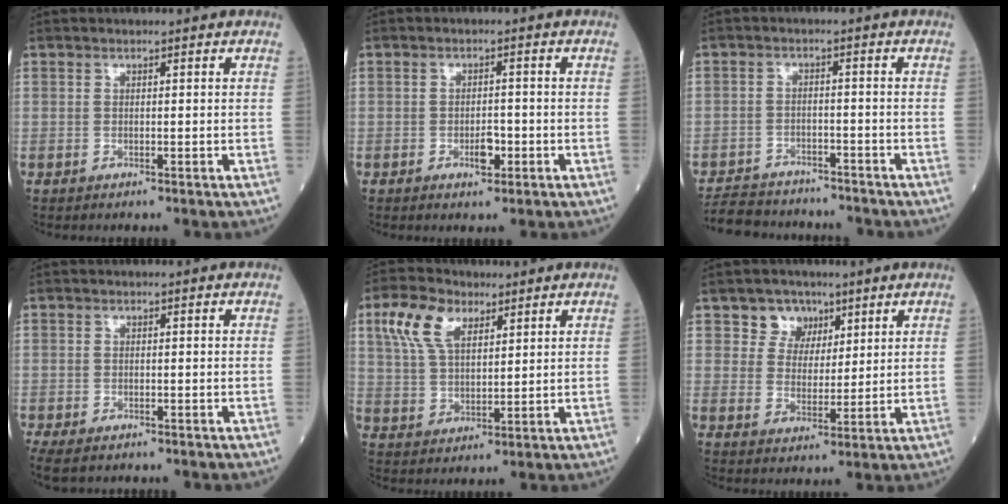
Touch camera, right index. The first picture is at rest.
{"total": 1.5, "force": [-0.6, 1.0, 0.9], "torque": [-0.011, 0.002, -0.007]}
{"total": 9.7, "force": [-8.9, 3.4, 1.8], "torque": [-0.029, 0.009, -0.132]}
{"total": 6.0, "force": [-4.6, 2.8, 2.7], "torque": [-0.049, -0.010, -0.072]}
{"total": 8.2, "force": [4.2, 4.1, 5.7], "torque": [-0.131, 0.022, 0.083]}
{"total": 5.2, "force": [3.1, 4.1, 0.6], "torque": [-0.009, 0.008, 0.055]}